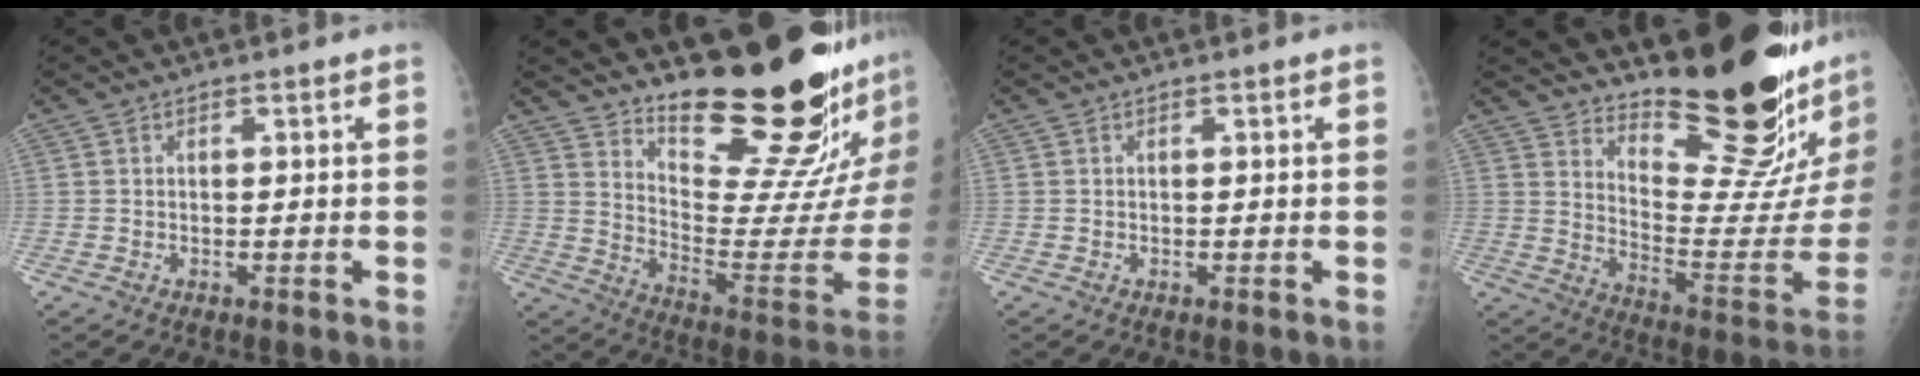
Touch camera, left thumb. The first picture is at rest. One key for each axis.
{"total": 23.8, "fx": 18.2, "fy": 4.5, "fz": 14.7, "tx": -0.188, "ty": -0.162, "tz": 0.274}
{"total": 0.0}
{"total": 24.8, "fx": 18.8, "fy": 4.4, "fz": 15.5, "tx": -0.204, "ty": -0.164, "tz": 0.274}